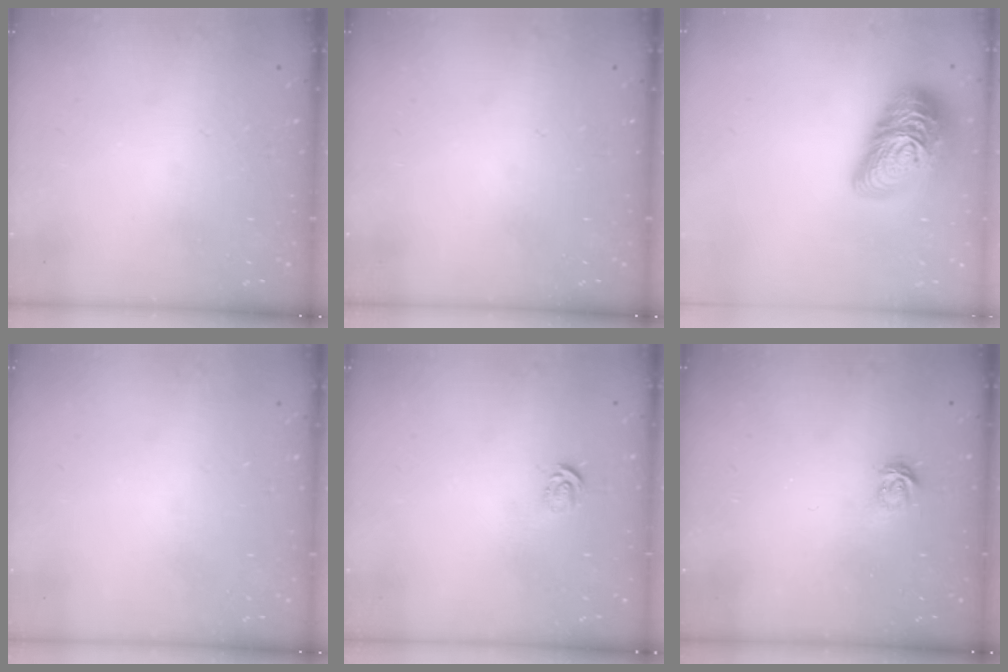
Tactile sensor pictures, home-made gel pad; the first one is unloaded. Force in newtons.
{"total": 0.0}
{"total": 21.0, "press": 21.0, "slide": 1.1}
{"total": 0.0}
{"total": 3.0, "press": 3.0, "slide": 0.1}
{"total": 3.6, "press": 3.6, "slide": 0.3}